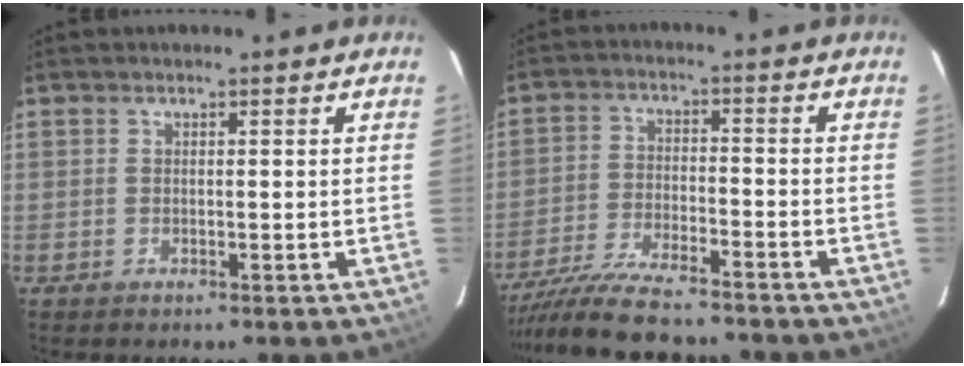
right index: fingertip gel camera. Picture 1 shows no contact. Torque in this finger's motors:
{"motor_torque": [1.18, -0.96, 0.42, 0.09]}